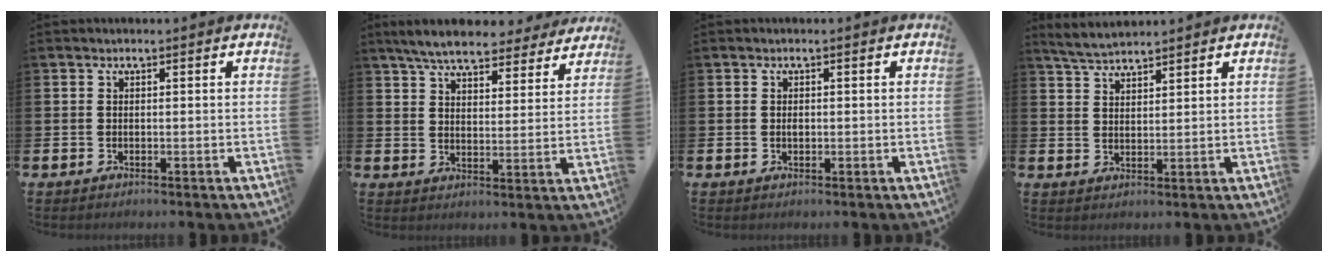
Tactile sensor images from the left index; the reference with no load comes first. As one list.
[{"total": 7.4, "force": [6.9, 1.4, 2.2], "torque": [-0.063, -0.033, 0.122]}, {"total": 0.7, "force": [0.1, 0.4, 0.6], "torque": [-0.009, 0.001, 0.000]}, {"total": 4.2, "force": [4.1, 0.4, 0.9], "torque": [-0.033, -0.012, 0.076]}]